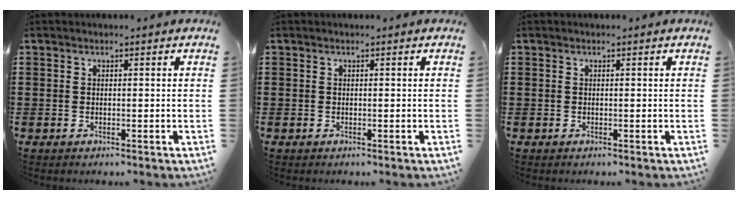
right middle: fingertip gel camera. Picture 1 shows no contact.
{"total": 0.0}
{"total": 0.0}